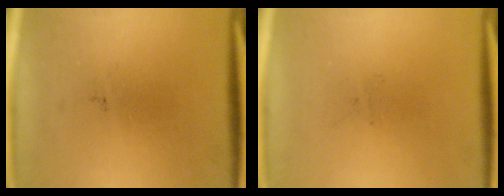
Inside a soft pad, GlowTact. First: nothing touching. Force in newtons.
{"total": 0.0}